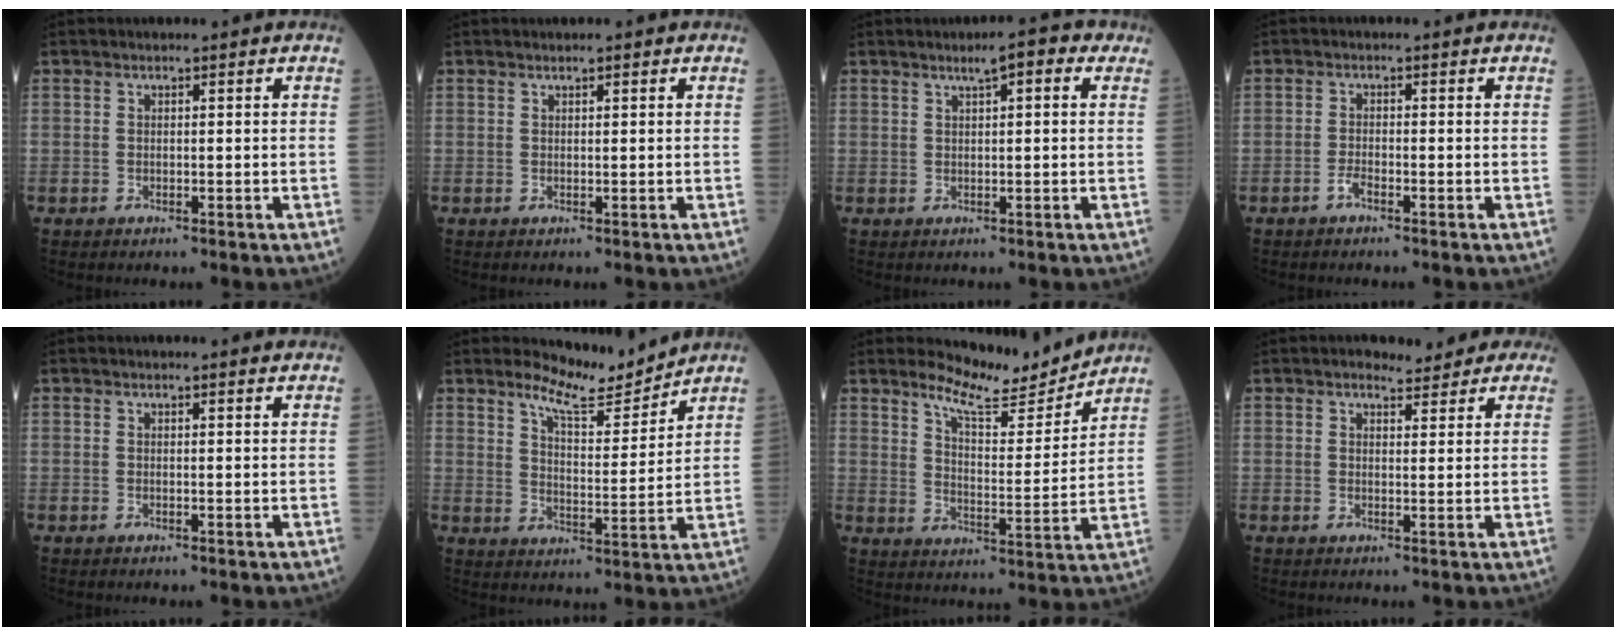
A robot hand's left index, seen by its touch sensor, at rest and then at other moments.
{"total": 0.9, "force": [0.6, 0.2, 0.6], "torque": [-0.012, 0.004, 0.008]}
{"total": 4.5, "force": [2.5, 1.1, 3.5], "torque": [-0.052, 0.015, 0.033]}
{"total": 1.2, "force": [-0.9, 0.2, 0.8], "torque": [-0.017, 0.001, -0.019]}
{"total": 1.9, "force": [1.9, -0.1, 0.4], "torque": [-0.013, -0.004, 0.016]}
{"total": 7.7, "force": [7.5, 0.4, 1.8], "torque": [-0.042, -0.019, 0.123]}
{"total": 9.7, "force": [9.4, 0.8, 2.2], "torque": [-0.048, -0.021, 0.147]}
{"total": 4.8, "force": [4.2, 1.8, 1.2], "torque": [-0.009, 0.011, 0.047]}